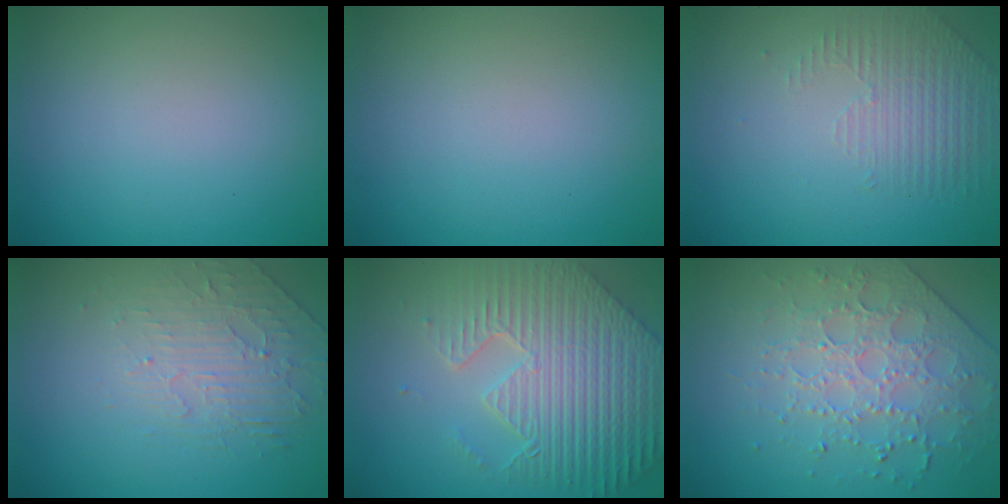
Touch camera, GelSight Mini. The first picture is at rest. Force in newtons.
{"total": 0.0}
{"total": 1.5, "press": 0.9, "slide": 1.2}
{"total": 2.2, "press": 1.5, "slide": 1.7}
{"total": 9.3, "press": 6.6, "slide": 6.5}
{"total": 3.8, "press": 3.7, "slide": 0.7}